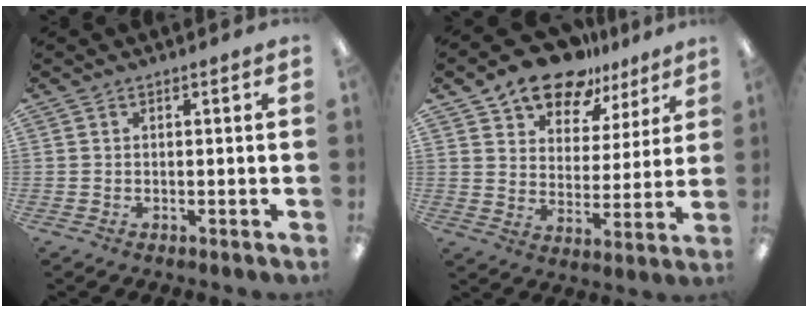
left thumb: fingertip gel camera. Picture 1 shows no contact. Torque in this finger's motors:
{"motor_torque": [0.03, 0.51, 1.28, -1.49, 0.06]}